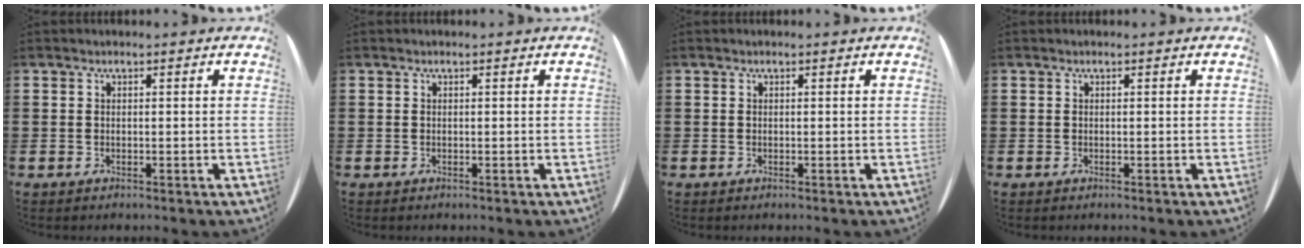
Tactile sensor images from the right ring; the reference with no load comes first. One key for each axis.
{"total": 0.0}
{"total": 0.0}
{"total": 0.0}